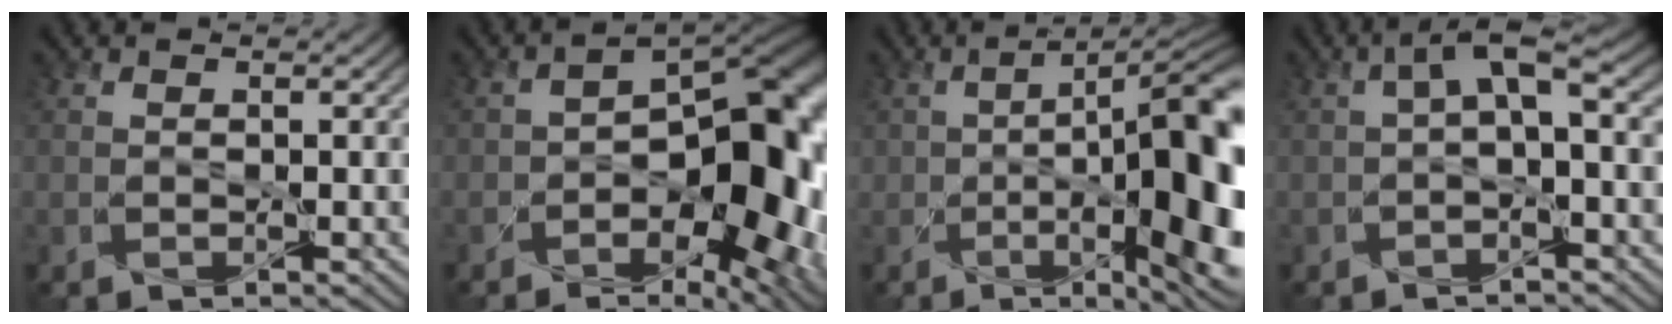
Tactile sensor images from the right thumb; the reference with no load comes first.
{"total": 16.5, "force": [-5.2, 8.8, 12.9], "torque": [-0.154, -0.019, -0.080]}
{"total": 17.0, "force": [-3.5, 5.7, 15.7], "torque": [-0.193, -0.008, -0.058]}
{"total": 3.3, "force": [-0.4, 0.8, 3.1], "torque": [-0.056, 0.017, -0.011]}